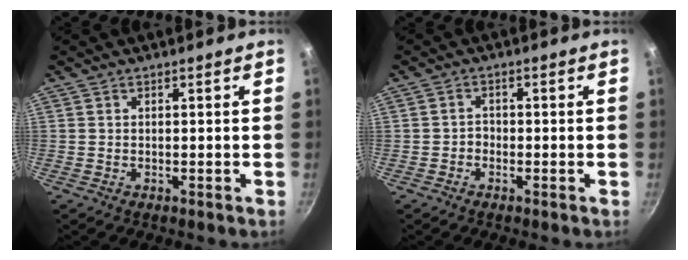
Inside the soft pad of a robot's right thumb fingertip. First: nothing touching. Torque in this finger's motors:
{"motor_torque": [0.29, 0.00, 0.62, 0.09, -0.03]}